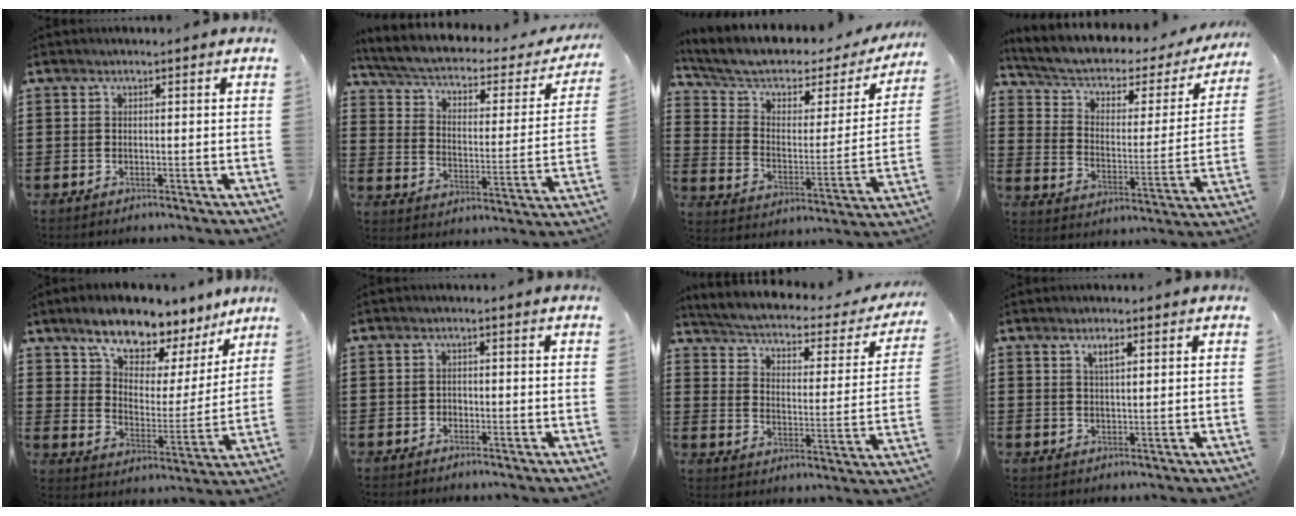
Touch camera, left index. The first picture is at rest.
{"total": 3.3, "force": [2.2, 1.1, 2.2], "torque": [-0.058, -0.023, 0.027]}
{"total": 5.9, "force": [4.2, 2.7, 3.1], "torque": [-0.083, -0.028, 0.069]}
{"total": 4.0, "force": [1.9, 2.4, 2.6], "torque": [-0.064, -0.015, 0.022]}
{"total": 9.5, "force": [8.0, 3.4, 3.7], "torque": [-0.097, -0.043, 0.144]}
{"total": 1.1, "force": [-0.9, 0.7, 0.2], "torque": [-0.010, 0.002, -0.020]}
{"total": 1.9, "force": [1.4, 0.2, 1.2], "torque": [-0.038, -0.026, 0.011]}
{"total": 2.5, "force": [1.3, 0.7, 2.0], "torque": [-0.041, 0.005, 0.021]}